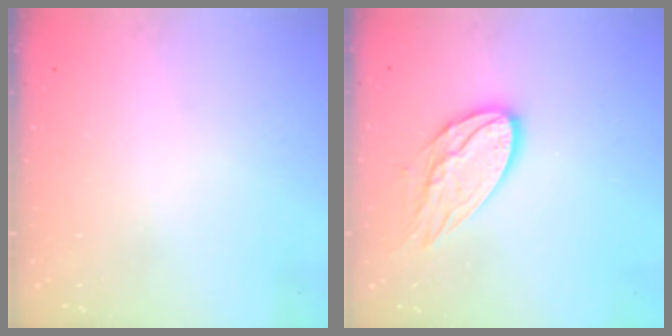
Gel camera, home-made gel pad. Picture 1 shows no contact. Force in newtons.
{"total": 12.8, "press": 12.8, "slide": 1.0}